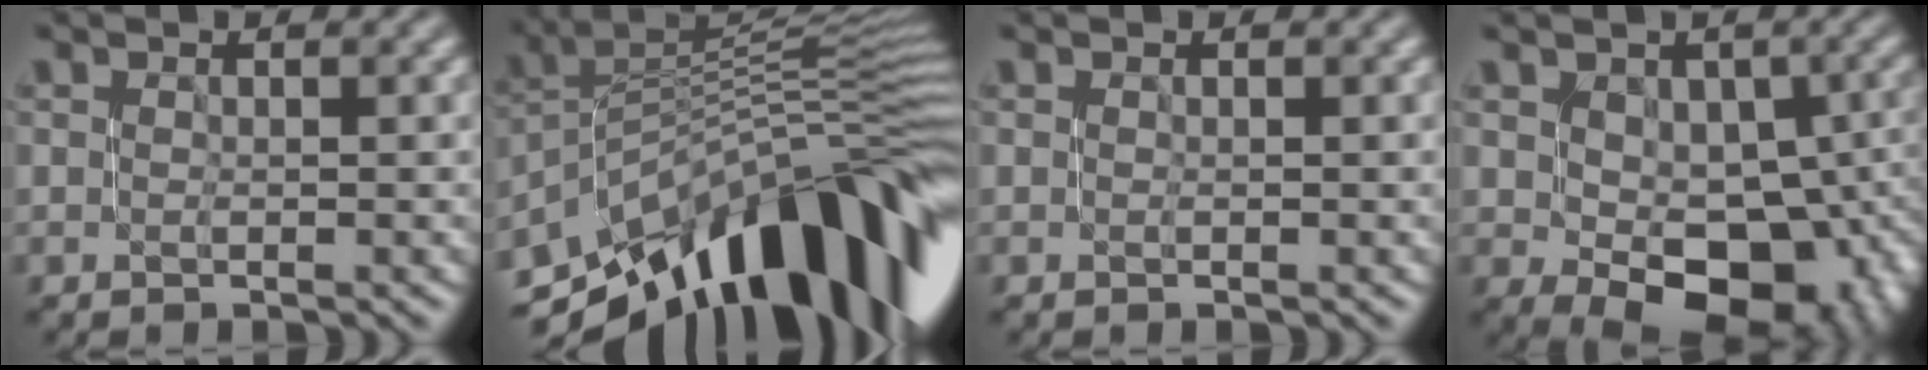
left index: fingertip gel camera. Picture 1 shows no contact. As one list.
[{"total": 13.1, "force": [-7.3, 5.5, 9.4], "torque": [-0.140, 0.040, -0.131]}, {"total": 0.0}, {"total": 10.2, "force": [-2.3, 6.8, 7.3], "torque": [-0.099, -0.019, -0.026]}]